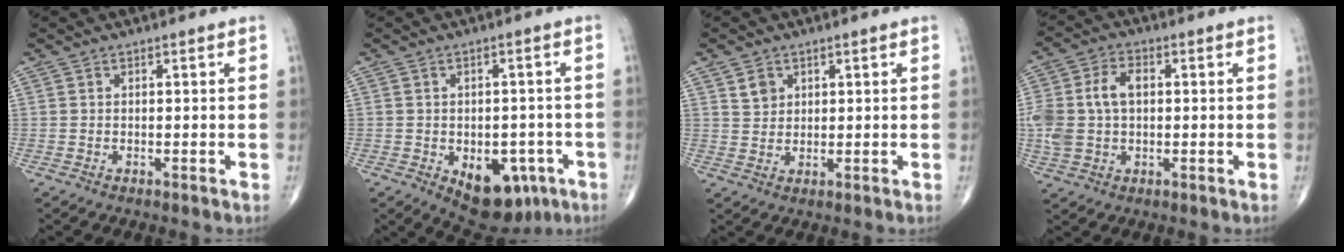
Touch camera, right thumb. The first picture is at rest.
{"total": 11.6, "force": [-4.8, 7.0, 7.9], "torque": [-0.070, 0.016, -0.053]}
{"total": 3.2, "force": [1.7, 2.5, 1.2], "torque": [-0.007, -0.013, 0.033]}
{"total": 10.7, "force": [0.7, 7.0, 8.0], "torque": [-0.174, 0.022, 0.017]}